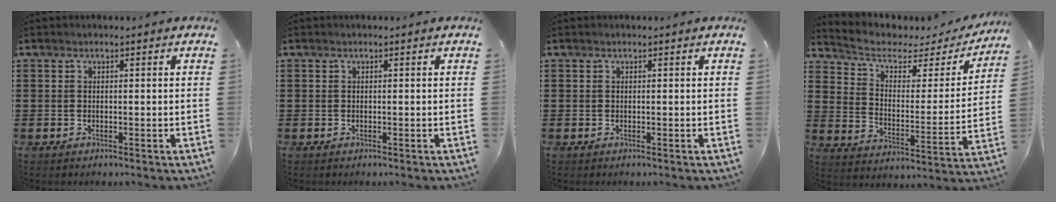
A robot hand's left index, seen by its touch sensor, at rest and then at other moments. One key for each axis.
{"total": 0.0}
{"total": 0.0}
{"total": 4.5, "fx": 3.0, "fy": 2.3, "fz": 2.6, "tx": -0.070, "ty": -0.015, "tz": 0.044}